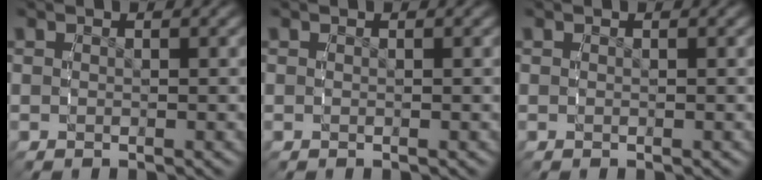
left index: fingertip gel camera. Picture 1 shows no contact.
{"total": 0.0}
{"total": 0.0}